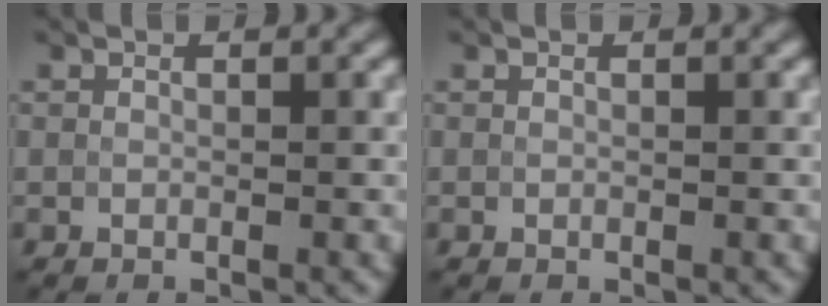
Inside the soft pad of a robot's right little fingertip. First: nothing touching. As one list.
[{"total": 0.0}]